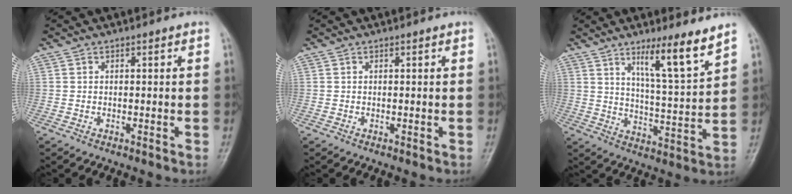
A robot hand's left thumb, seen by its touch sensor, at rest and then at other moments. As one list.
[{"total": 0.0}, {"total": 10.5, "force": [7.2, 0.7, 7.7], "torque": [-0.122, -0.056, 0.123]}]